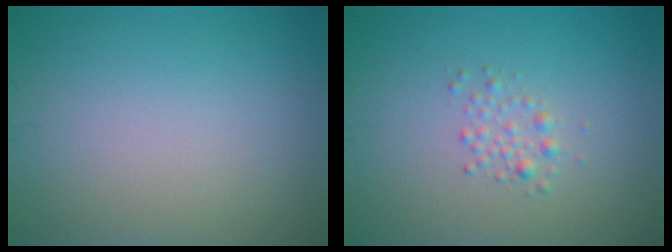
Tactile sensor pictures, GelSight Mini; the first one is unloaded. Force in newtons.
{"total": 1.3, "press": 1.3, "slide": 0.0}